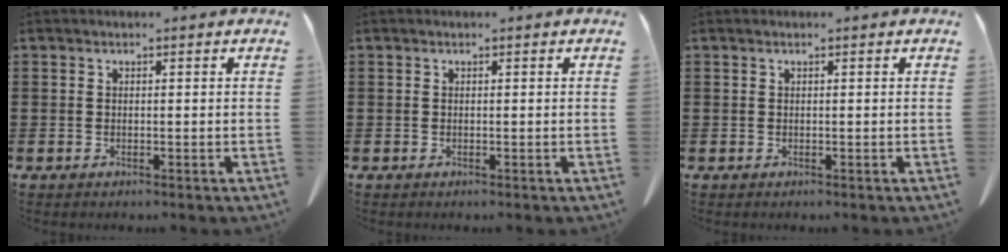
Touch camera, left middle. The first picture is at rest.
{"total": 0.0}
{"total": 0.0}